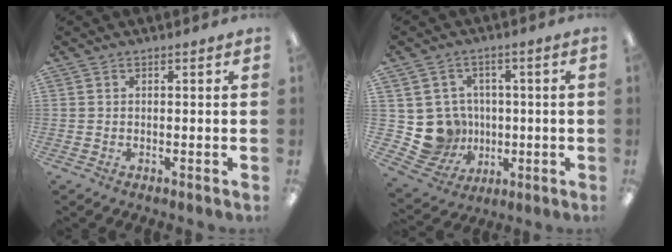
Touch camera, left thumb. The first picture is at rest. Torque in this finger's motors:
{"motor_torque": [-0.02, 0.04, 0.27, -0.36, 0.01]}